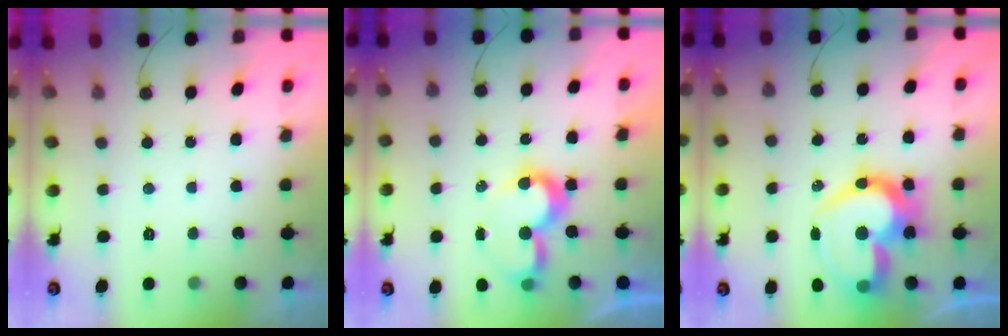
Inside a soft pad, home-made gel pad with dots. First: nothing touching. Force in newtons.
{"total": 7.3, "press": 7.3, "slide": 0.6}
{"total": 22.9, "press": 22.8, "slide": 1.9}